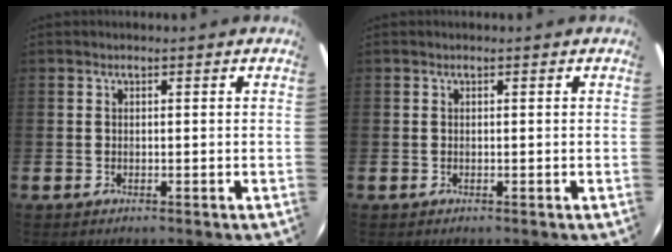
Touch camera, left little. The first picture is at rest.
{"total": 0.0}